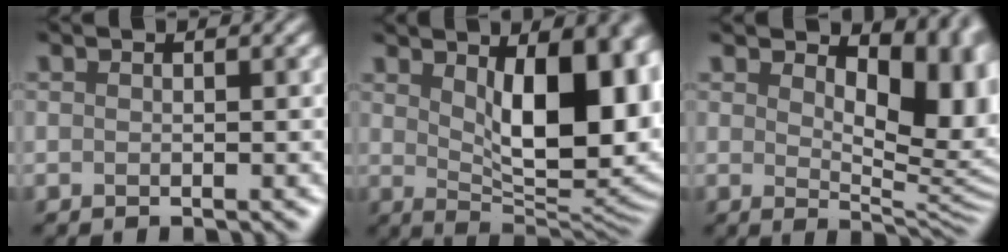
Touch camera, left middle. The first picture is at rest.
{"total": 11.1, "force": [2.3, 4.5, 9.9], "torque": [-0.099, 0.001, 0.039]}
{"total": 8.9, "force": [2.7, 4.1, 7.5], "torque": [-0.116, -0.012, 0.049]}